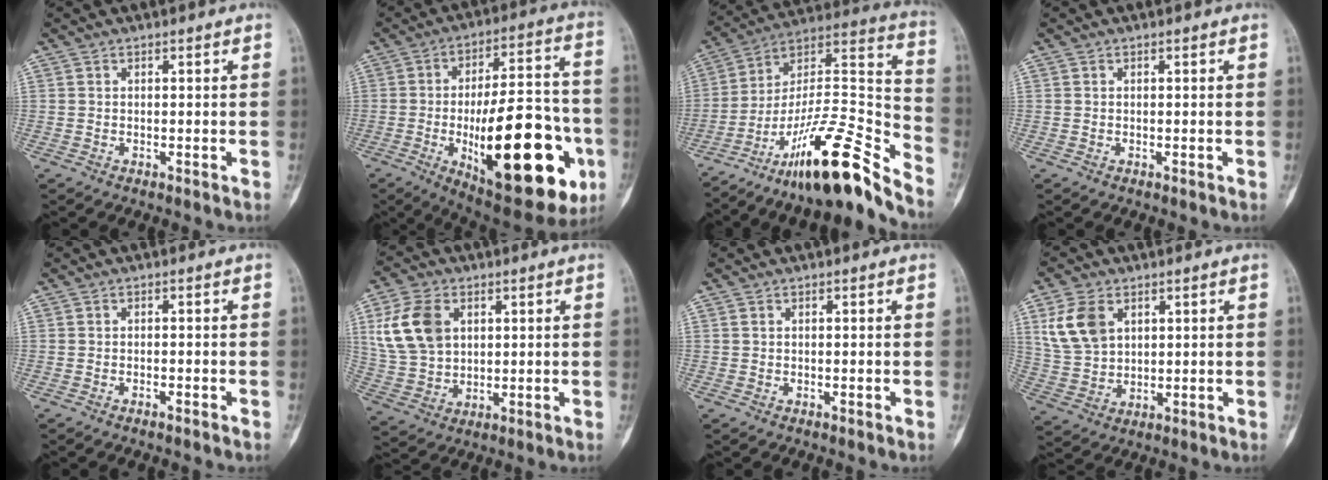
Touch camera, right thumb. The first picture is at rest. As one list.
[{"total": 30.0, "force": [-8.6, 11.5, 26.4], "torque": [-0.348, 0.010, -0.107]}, {"total": 24.1, "force": [-17.5, 4.4, 16.0], "torque": [-0.249, 0.111, -0.294]}, {"total": 0.0}, {"total": 1.1, "force": [-0.9, 0.2, 0.6], "torque": [-0.016, 0.006, -0.010]}, {"total": 12.5, "force": [3.6, 8.9, 8.1], "torque": [-0.148, -0.003, 0.076]}, {"total": 0.0}, {"total": 9.3, "force": [3.7, 6.3, 5.8], "torque": [-0.107, -0.009, 0.084]}]